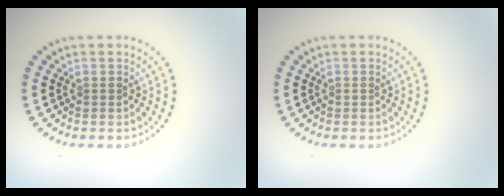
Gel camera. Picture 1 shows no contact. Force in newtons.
{"total": 0.0}